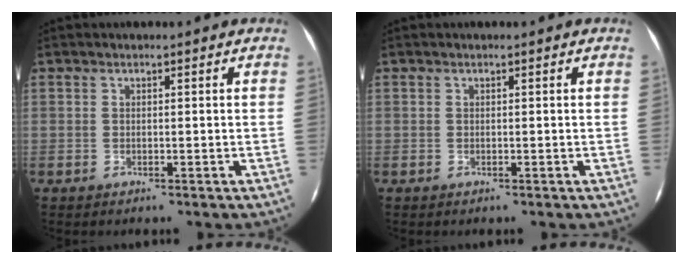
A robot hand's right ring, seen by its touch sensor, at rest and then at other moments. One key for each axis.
{"total": 0.0}